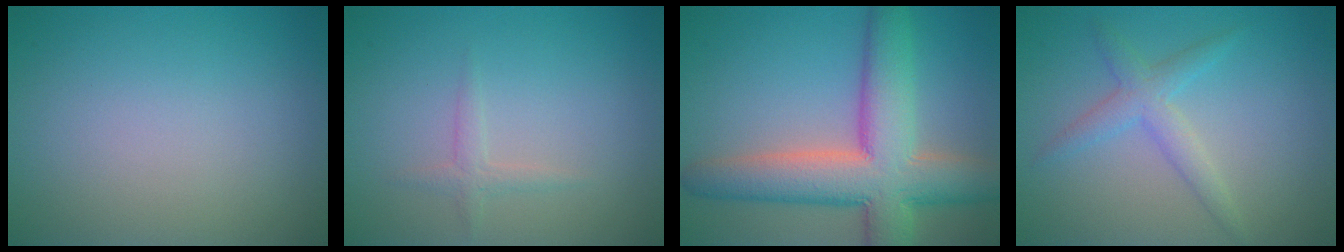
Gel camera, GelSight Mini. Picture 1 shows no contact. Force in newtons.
{"total": 1.1, "press": 1.1, "slide": 0.1}
{"total": 9.9, "press": 9.8, "slide": 0.7}
{"total": 2.5, "press": 2.5, "slide": 0.1}